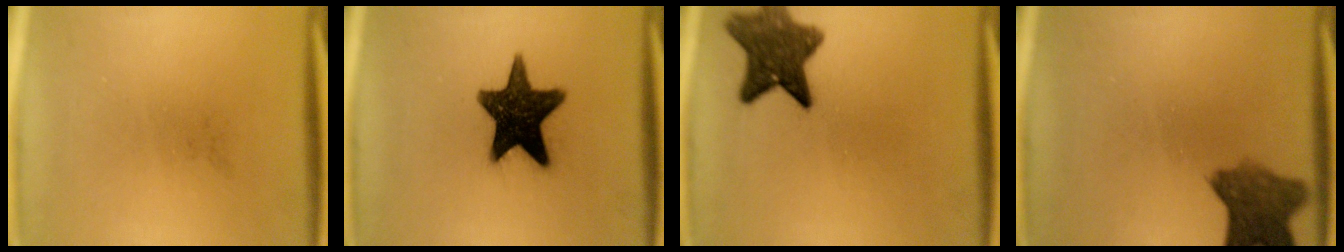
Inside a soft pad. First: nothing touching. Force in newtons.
{"total": 15.4}
{"total": 8.9}
{"total": 7.3}